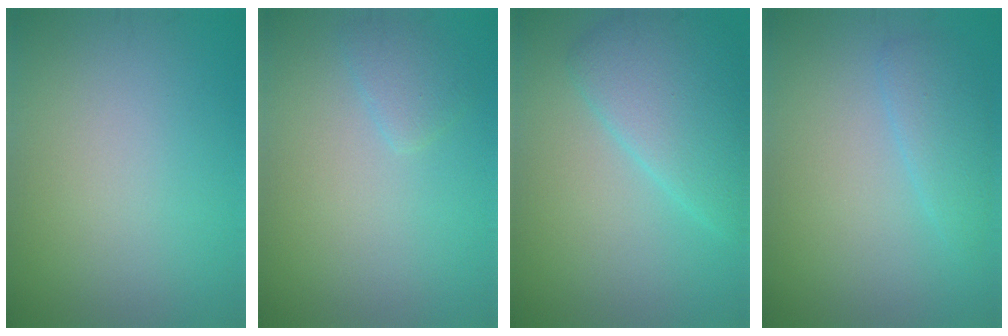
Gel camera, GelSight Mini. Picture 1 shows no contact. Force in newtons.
{"total": 1.5, "press": 1.5, "slide": 0.1}
{"total": 5.1, "press": 5.1, "slide": 0.2}
{"total": 2.3, "press": 2.3, "slide": 0.0}